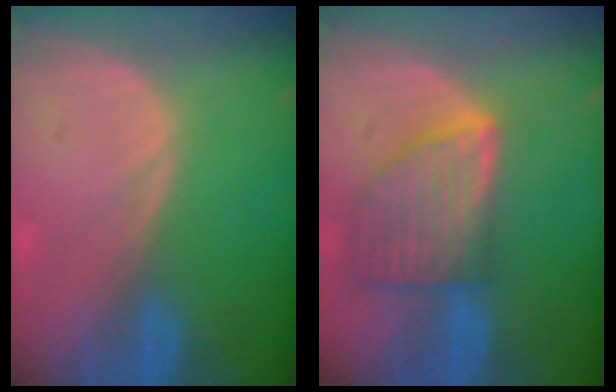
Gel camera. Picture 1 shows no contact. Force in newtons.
{"total": 8.2, "press": 7.4, "slide": 3.5}